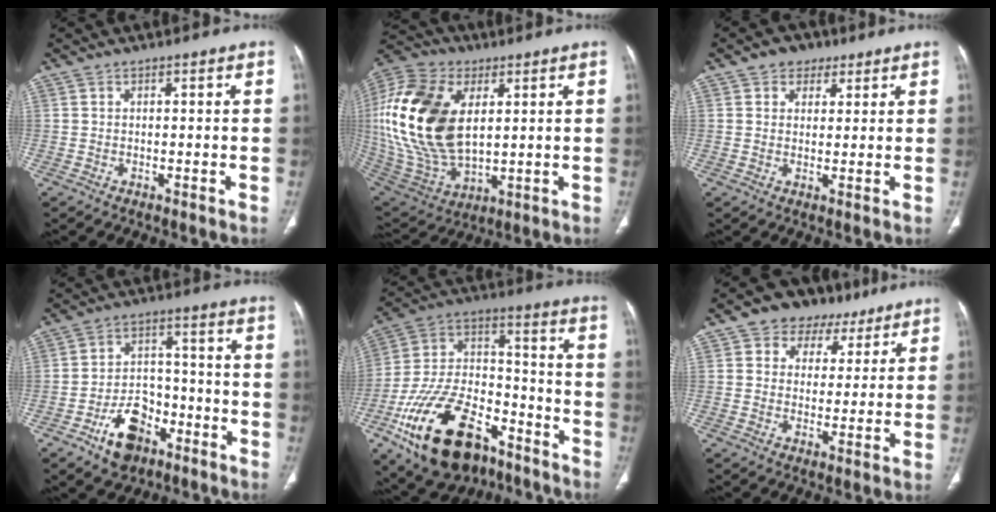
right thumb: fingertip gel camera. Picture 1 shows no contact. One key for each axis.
{"total": 25.5, "fx": 4.7, "fy": 15.2, "fz": 20.0, "tx": -0.418, "ty": -0.021, "tz": 0.092}
{"total": 5.0, "fx": 2.6, "fy": 3.9, "fz": 1.6, "tx": 0.002, "ty": -0.006, "tz": 0.038}
{"total": 10.8, "fx": -5.8, "fy": 7.1, "fz": 5.6, "tx": -0.061, "ty": 0.042, "tz": -0.095}
{"total": 26.2, "fx": -14.3, "fy": 14.4, "fz": 16.5, "tx": -0.331, "ty": 0.066, "tz": -0.240}
{"total": 10.9, "fx": 6.3, "fy": 8.0, "fz": 3.8, "tx": -0.008, "ty": -0.009, "tz": 0.090}